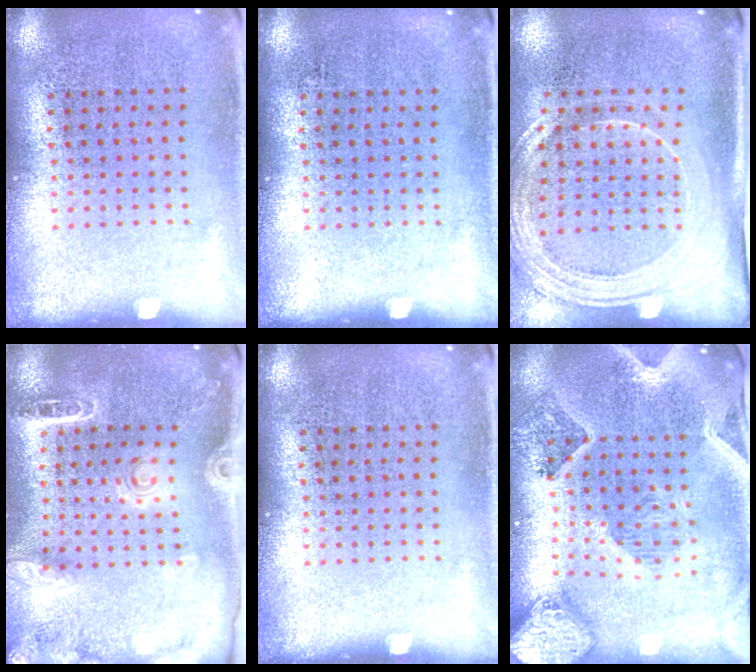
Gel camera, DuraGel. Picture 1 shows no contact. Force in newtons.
{"total": 0.0}
{"total": 2.1, "press": 1.8, "slide": 1.1}
{"total": 1.8, "press": 1.8, "slide": 0.2}
{"total": 0.0}
{"total": 2.1, "press": 1.9, "slide": 0.7}